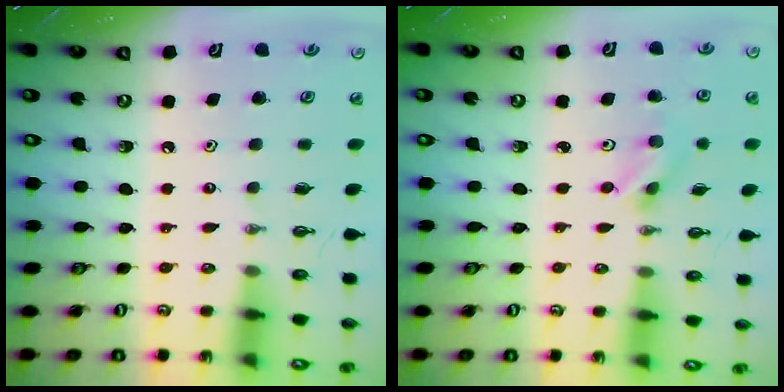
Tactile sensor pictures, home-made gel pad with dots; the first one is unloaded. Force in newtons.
{"total": 3.5, "press": 2.6, "slide": 2.3}